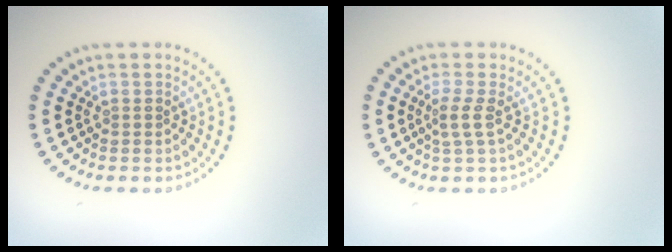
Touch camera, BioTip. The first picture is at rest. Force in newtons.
{"total": 1.8, "press": 1.3, "slide": 1.2}